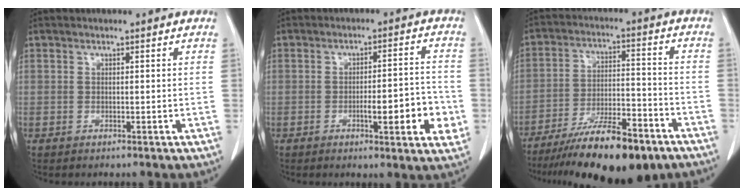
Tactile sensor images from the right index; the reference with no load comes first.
{"total": 8.9, "force": [-2.4, 1.4, 8.4], "torque": [-0.110, 0.005, -0.030]}
{"total": 17.0, "force": [-12.7, 3.7, 10.7], "torque": [-0.155, -0.008, -0.207]}